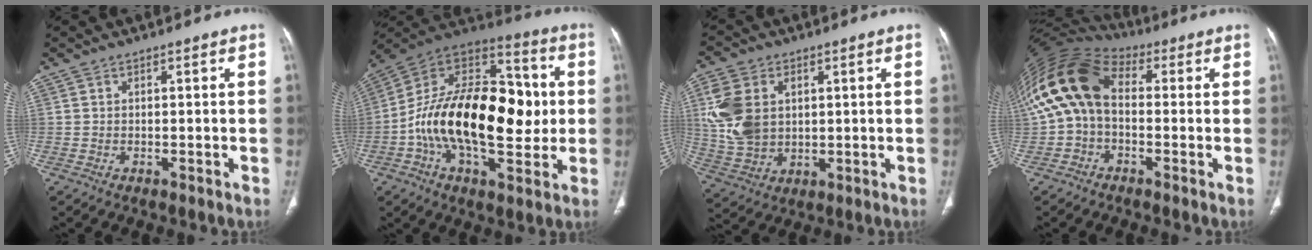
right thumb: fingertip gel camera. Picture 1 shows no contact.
{"total": 28.4, "force": [-1.4, 15.4, 23.9], "torque": [-0.389, 0.026, -0.020]}
{"total": 12.8, "force": [2.6, 9.2, 8.5], "torque": [-0.171, -0.003, 0.060]}
{"total": 15.3, "force": [0.9, 10.0, 11.5], "torque": [-0.230, 0.045, 0.006]}